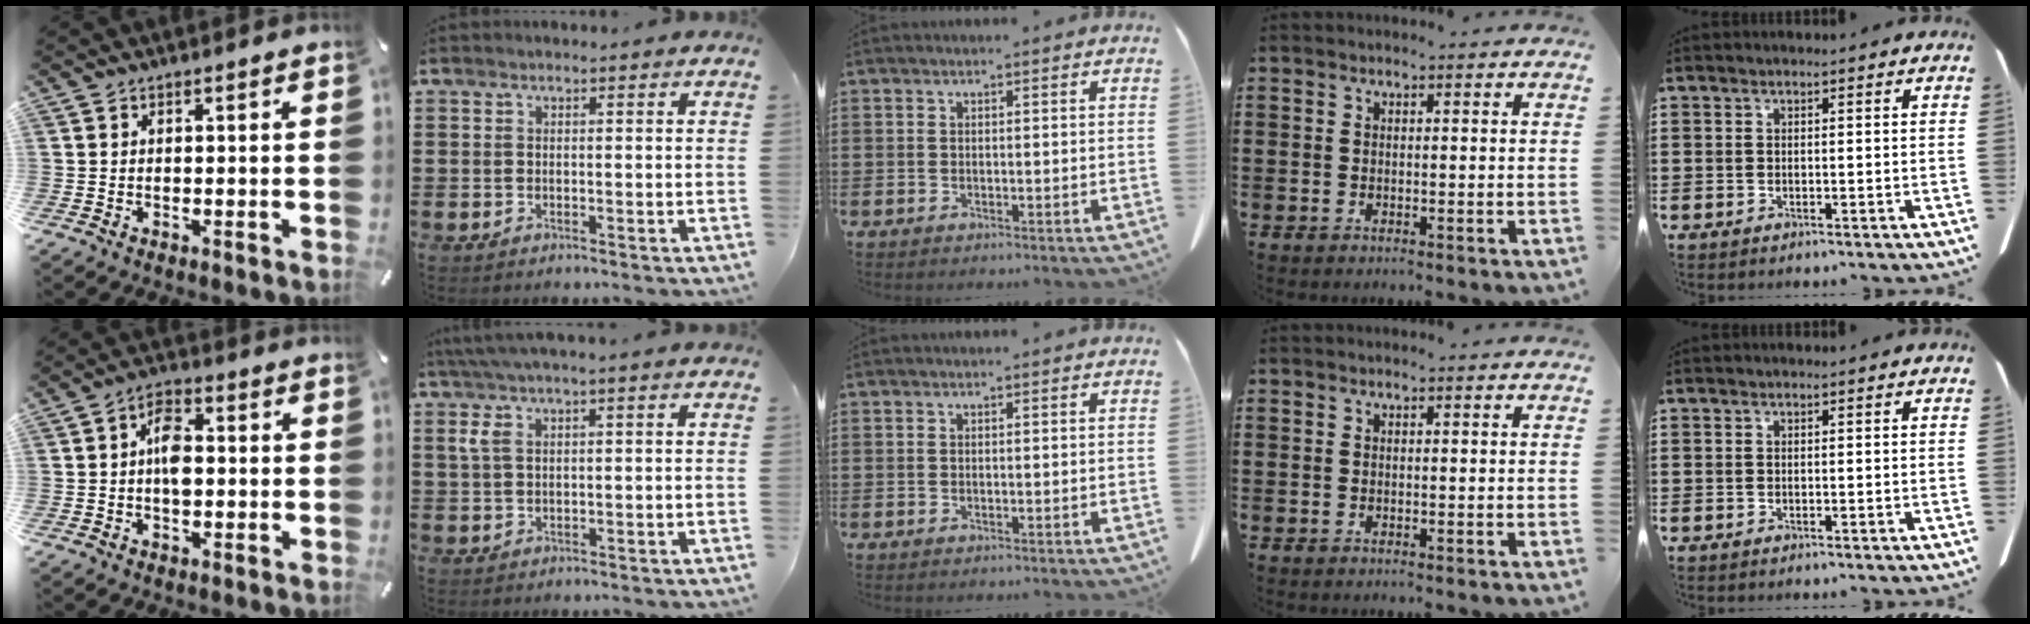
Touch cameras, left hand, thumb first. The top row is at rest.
{"thumb": {"total": 6.5, "force": [-0.3, 3.8, 5.2], "torque": [-0.085, 0.005, -0.008]}, "index": {"total": 3.5, "force": [0.6, 0.9, 3.3], "torque": [-0.071, 0.000, 0.006]}}